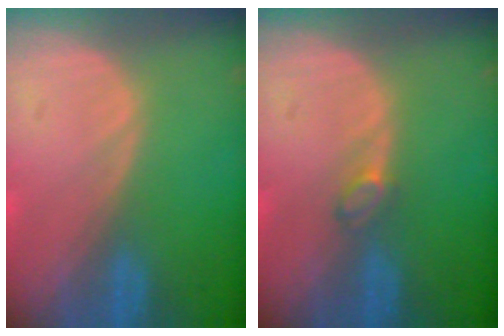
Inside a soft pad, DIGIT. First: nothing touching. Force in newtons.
{"total": 1.6, "press": 1.6, "slide": 0.2}